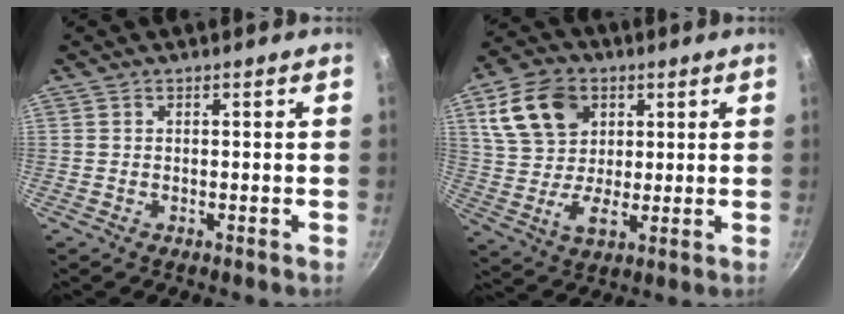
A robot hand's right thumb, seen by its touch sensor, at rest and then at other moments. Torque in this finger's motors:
{"motor_torque": [0.22, 1.75, 0.46, -0.34, 0.28]}